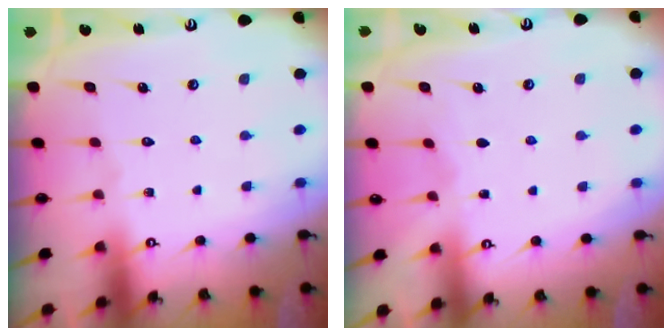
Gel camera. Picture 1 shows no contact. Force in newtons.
{"total": 2.3, "press": 2.3, "slide": 0.3}